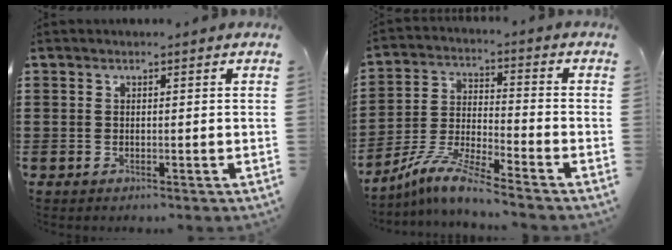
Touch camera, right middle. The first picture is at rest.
{"total": 7.9, "force": [-6.9, -0.1, 3.9], "torque": [-0.092, -0.009, -0.140]}